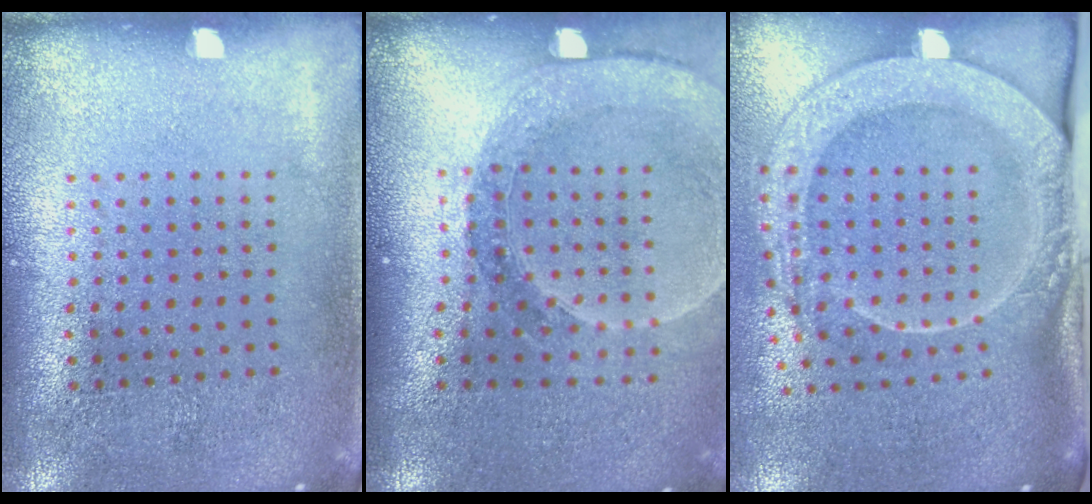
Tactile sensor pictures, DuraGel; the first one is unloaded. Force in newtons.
{"total": 1.5, "press": 1.5, "slide": 0.2}
{"total": 2.8, "press": 2.2, "slide": 1.8}